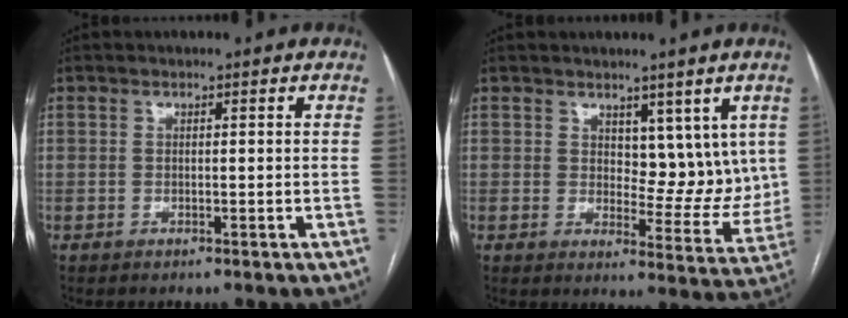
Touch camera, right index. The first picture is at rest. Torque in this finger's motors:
{"motor_torque": [0.09, 0.23, -0.02, 0.00]}